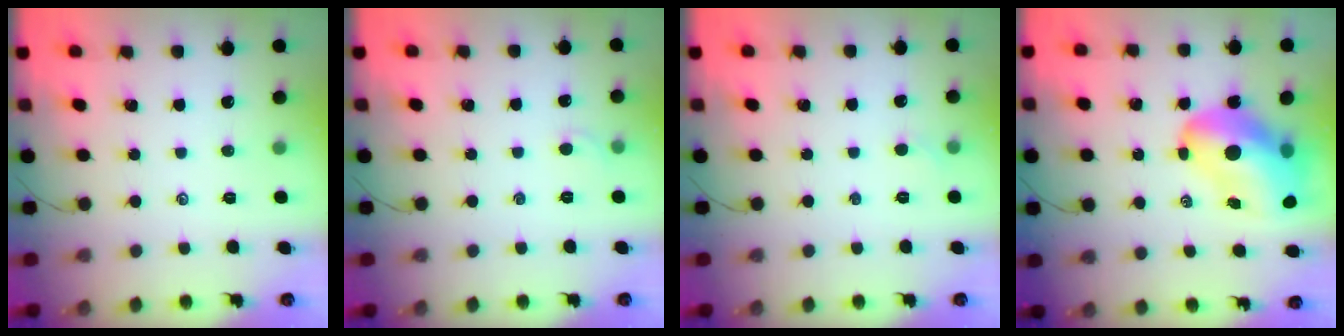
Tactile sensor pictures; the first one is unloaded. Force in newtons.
{"total": 2.7, "press": 2.5, "slide": 0.9}
{"total": 2.7, "press": 2.5, "slide": 0.9}
{"total": 15.2, "press": 14.6, "slide": 4.2}